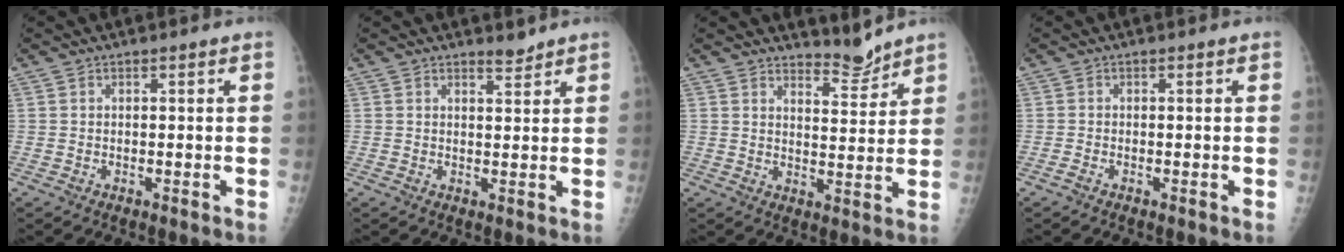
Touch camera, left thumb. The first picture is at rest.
{"total": 1.6, "force": [1.6, 0.3, 0.1], "torque": [0.013, -0.016, 0.023]}
{"total": 4.3, "force": [4.2, 0.5, 0.2], "torque": [0.015, -0.047, 0.072]}
{"total": 0.7, "force": [-0.5, 0.1, 0.4], "torque": [-0.007, -0.002, -0.014]}